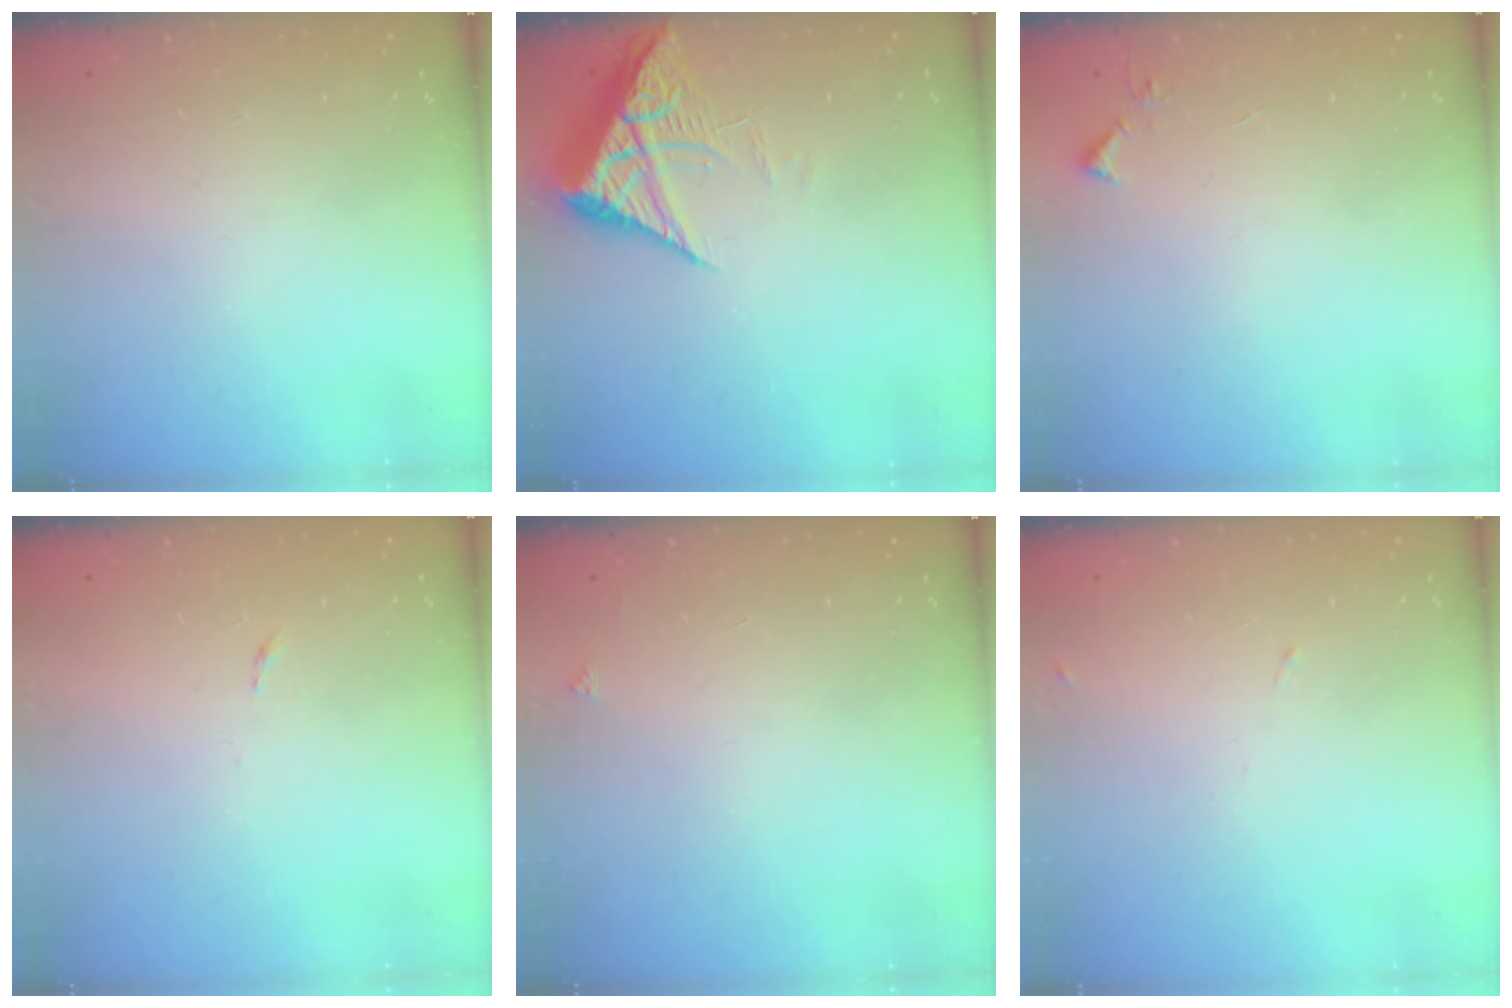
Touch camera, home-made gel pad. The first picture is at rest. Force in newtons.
{"total": 7.2, "press": 7.2, "slide": 0.8}
{"total": 3.8, "press": 3.8, "slide": 0.5}
{"total": 2.6, "press": 2.6, "slide": 0.4}
{"total": 2.1, "press": 2.1, "slide": 0.3}
{"total": 4.3, "press": 4.3, "slide": 0.7}